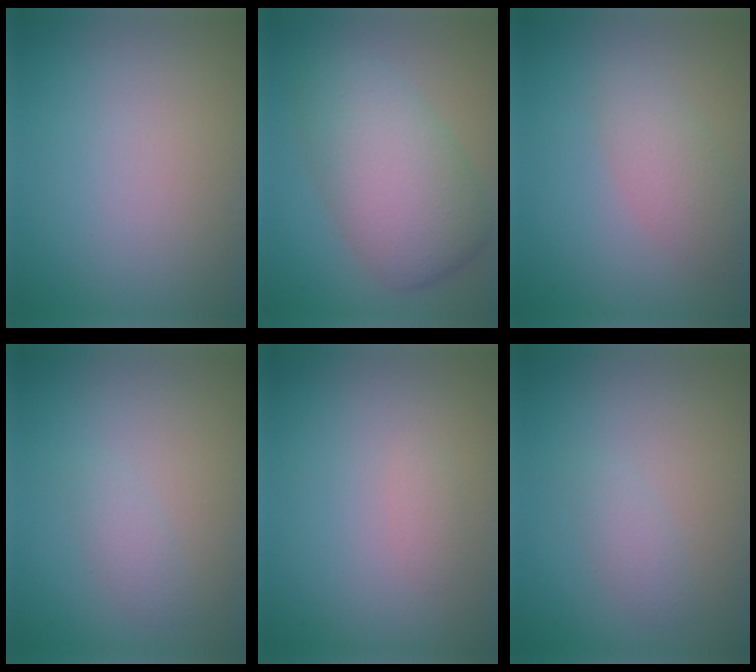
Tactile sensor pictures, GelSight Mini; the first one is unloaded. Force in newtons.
{"total": 7.4, "press": 7.4, "slide": 0.1}
{"total": 2.6, "press": 2.6, "slide": 0.1}
{"total": 1.2, "press": 1.2, "slide": 0.1}
{"total": 0.7, "press": 0.7, "slide": 0.1}
{"total": 1.2, "press": 1.2, "slide": 0.1}